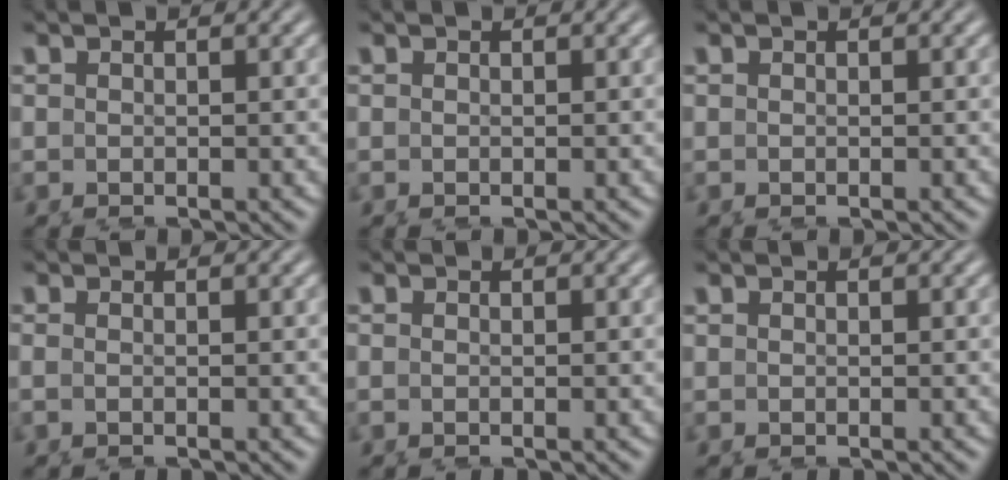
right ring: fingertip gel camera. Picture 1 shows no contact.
{"total": 0.0}
{"total": 0.0}
{"total": 0.8, "force": [-0.5, 0.3, 0.6], "torque": [-0.018, -0.004, -0.009]}
{"total": 0.5, "force": [-0.2, 0.4, 0.1], "torque": [-0.008, -0.001, -0.008]}
{"total": 0.0}